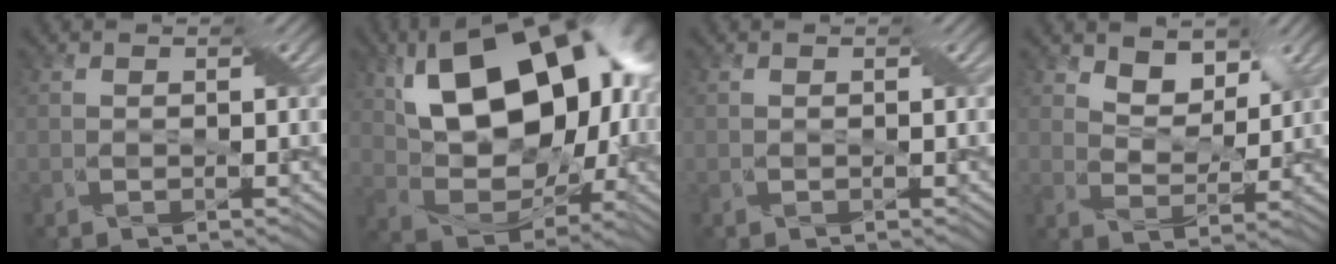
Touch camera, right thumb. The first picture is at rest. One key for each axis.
{"total": 17.7, "fx": 4.8, "fy": 11.0, "fz": 13.0, "tx": -0.221, "ty": 0.015, "tz": 0.083}
{"total": 0.0}
{"total": 4.6, "fx": 3.7, "fy": 2.1, "fz": 1.7, "tx": -0.041, "ty": -0.013, "tz": 0.063}